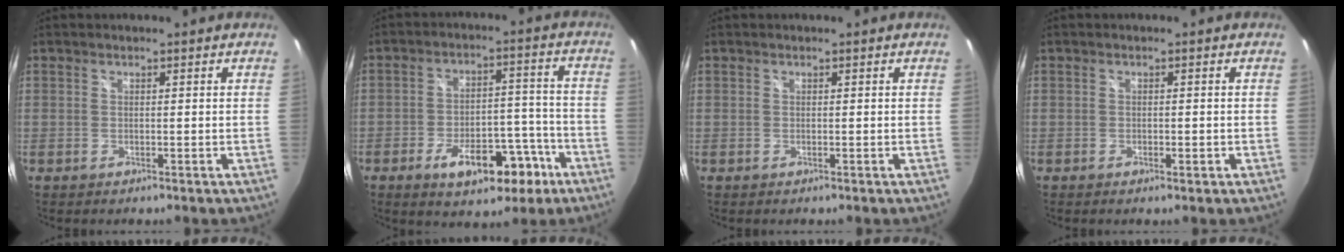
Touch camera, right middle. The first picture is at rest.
{"total": 12.7, "force": [-7.1, 6.2, 8.5], "torque": [-0.145, 0.019, -0.091]}
{"total": 0.0}
{"total": 1.2, "force": [-0.6, 0.5, 0.9], "torque": [-0.014, -0.001, -0.010]}